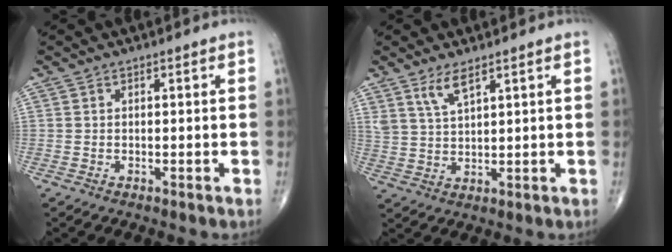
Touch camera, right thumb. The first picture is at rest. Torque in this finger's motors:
{"motor_torque": [-0.06, 0.21, 0.53, 0.46, 0.10]}